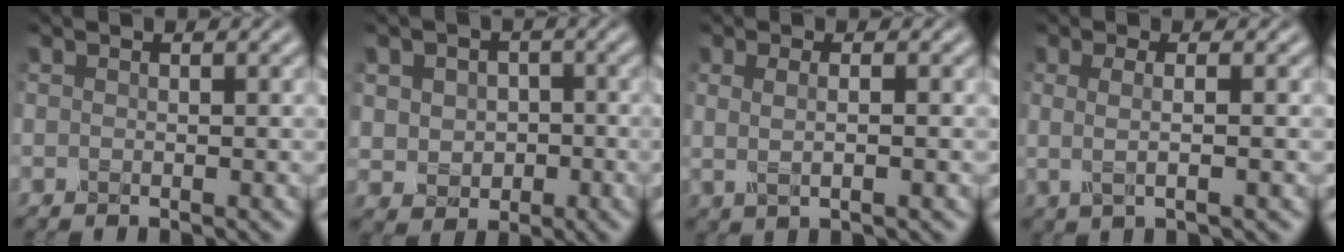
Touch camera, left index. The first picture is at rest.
{"total": 4.1, "force": [0.1, 3.5, 2.1], "torque": [-0.035, 0.001, -0.008]}
{"total": 2.6, "force": [0.6, 1.1, 2.3], "torque": [-0.032, -0.002, 0.001]}
{"total": 2.4, "force": [0.1, 0.8, 2.2], "torque": [-0.041, -0.003, -0.004]}